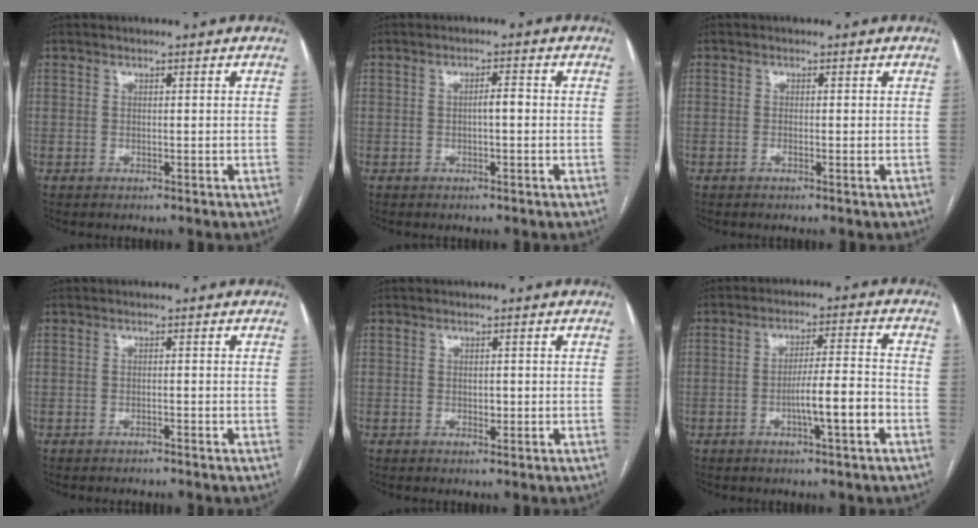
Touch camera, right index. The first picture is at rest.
{"total": 1.8, "force": [-0.2, 0.4, 1.7], "torque": [-0.028, 0.005, -0.005]}
{"total": 0.6, "force": [-0.2, 0.0, 0.6], "torque": [-0.010, 0.000, -0.004]}
{"total": 0.8, "force": [-0.8, -0.1, 0.2], "torque": [-0.008, -0.001, -0.014]}
{"total": 1.0, "force": [-0.2, 0.6, 0.8], "torque": [-0.011, 0.000, -0.001]}
{"total": 7.3, "force": [-2.8, 0.3, 6.8], "torque": [-0.114, 0.009, -0.044]}